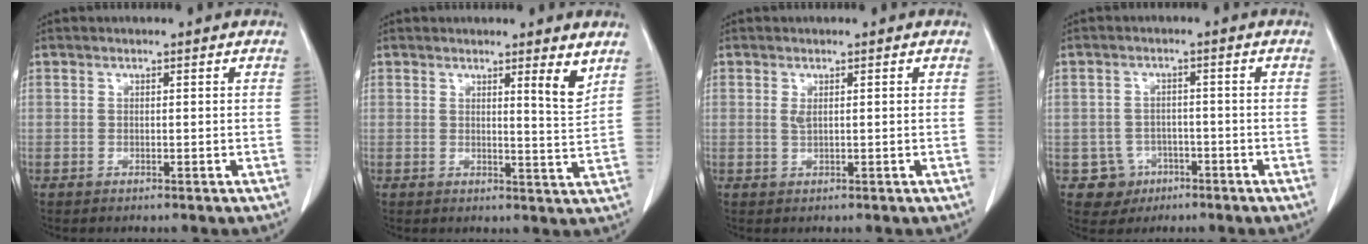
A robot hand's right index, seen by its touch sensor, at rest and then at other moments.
{"total": 3.7, "force": [2.4, -0.2, 2.8], "torque": [-0.039, -0.019, 0.032]}
{"total": 1.0, "force": [0.3, 0.2, 0.9], "torque": [-0.021, -0.002, 0.009]}
{"total": 4.4, "force": [-1.9, 4.0, 0.0], "torque": [0.007, 0.014, -0.023]}